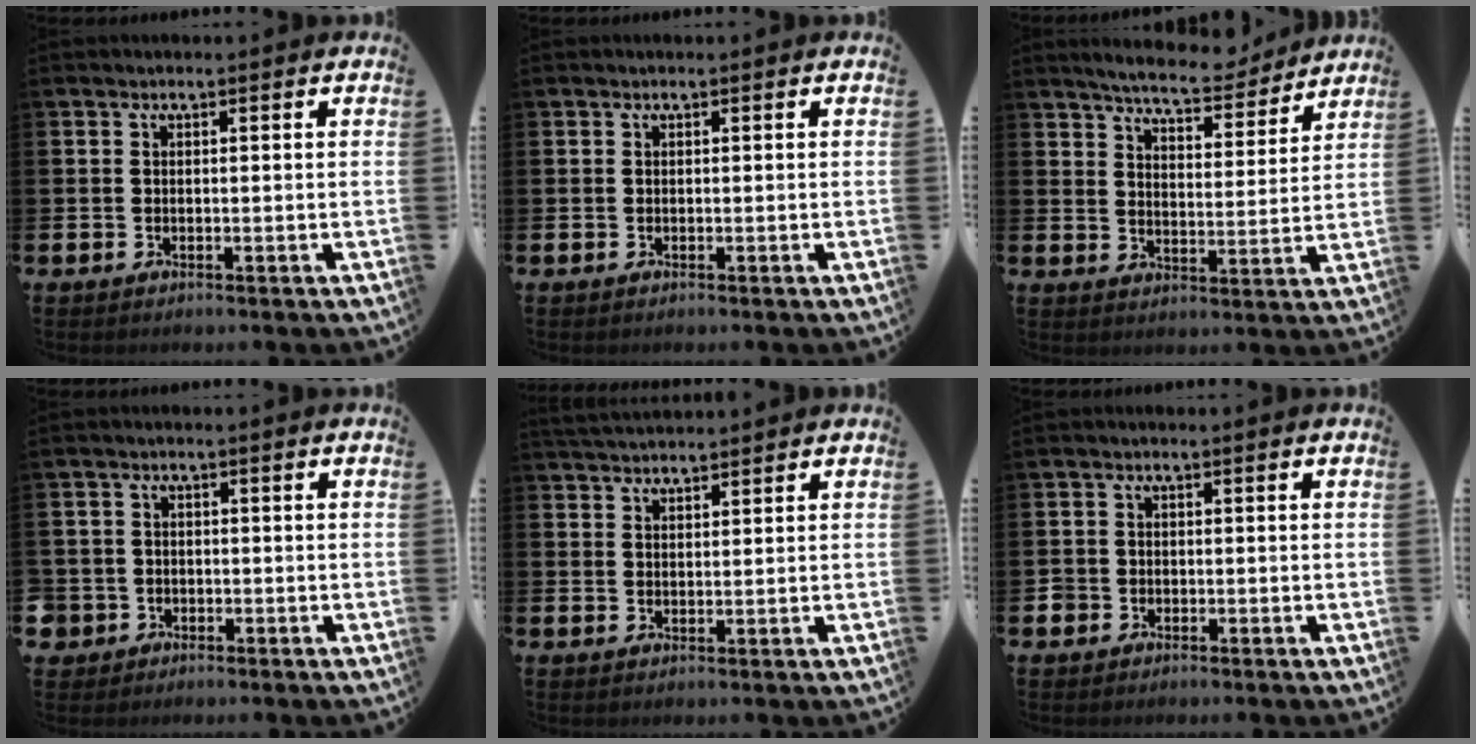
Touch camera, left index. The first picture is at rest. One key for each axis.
{"total": 0.0}
{"total": 6.8, "fx": 6.6, "fy": 0.8, "fz": 1.7, "tx": -0.045, "ty": -0.040, "tz": 0.114}
{"total": 2.3, "fx": -1.0, "fy": 2.0, "fz": -0.1, "tx": -0.013, "ty": 0.008, "tz": -0.024}
{"total": 2.7, "fx": 2.7, "fy": 0.3, "fz": 0.3, "tx": -0.010, "ty": -0.009, "tz": 0.050}
{"total": 1.6, "fx": -0.8, "fy": 1.4, "fz": 0.1, "tx": 0.000, "ty": 0.003, "tz": -0.021}